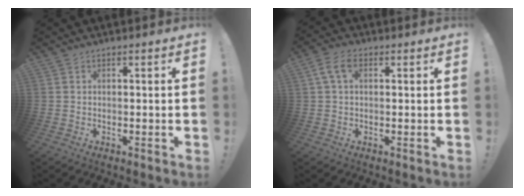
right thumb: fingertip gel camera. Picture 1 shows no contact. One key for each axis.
{"total": 5.7, "fx": 1.7, "fy": 3.3, "fz": 4.3, "tx": -0.077, "ty": 0.009, "tz": 0.034}